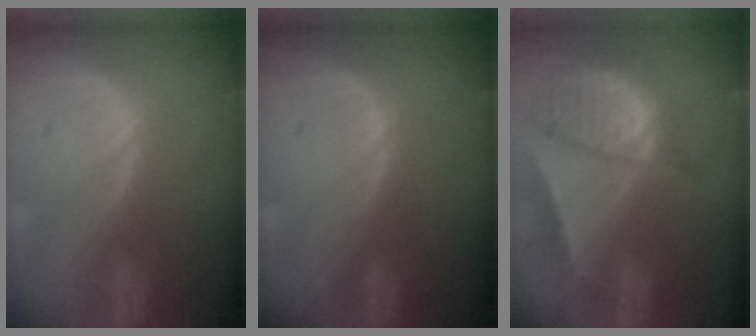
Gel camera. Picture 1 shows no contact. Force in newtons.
{"total": 0.0}
{"total": 9.4, "press": 8.1, "slide": 4.7}